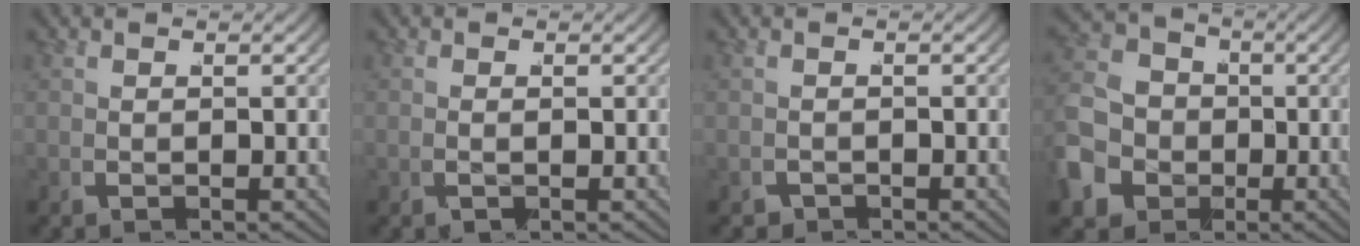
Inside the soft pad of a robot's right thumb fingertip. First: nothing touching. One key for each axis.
{"total": 0.6, "fx": -0.2, "fy": 0.4, "fz": 0.4, "tx": -0.011, "ty": 0.000, "tz": -0.008}
{"total": 1.1, "fx": -1.0, "fy": 0.1, "fz": -0.2, "tx": 0.006, "ty": -0.005, "tz": -0.021}
{"total": 12.4, "fx": -3.3, "fy": 10.9, "fz": 5.1, "tx": -0.124, "ty": -0.038, "tz": -0.061}